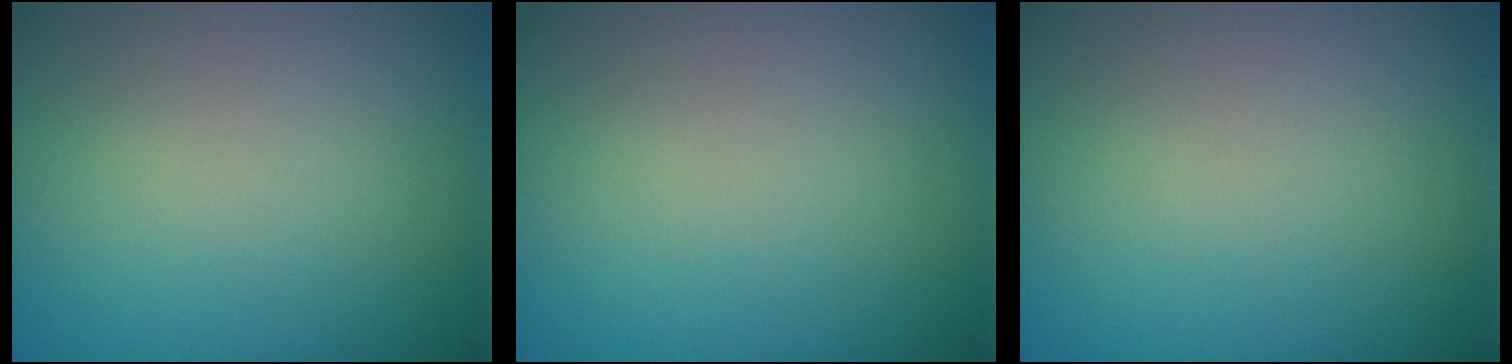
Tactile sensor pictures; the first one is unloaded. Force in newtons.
{"total": 0.0}
{"total": 0.0}